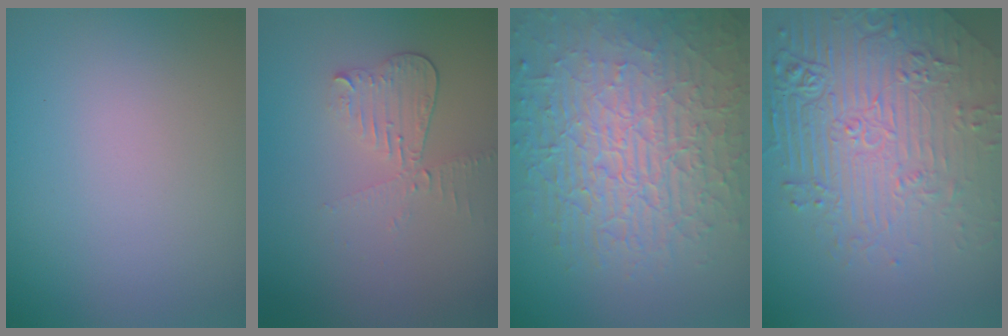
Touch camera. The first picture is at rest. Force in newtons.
{"total": 2.3, "press": 2.1, "slide": 0.8}
{"total": 10.1, "press": 6.6, "slide": 7.7}
{"total": 8.8, "press": 6.1, "slide": 6.3}